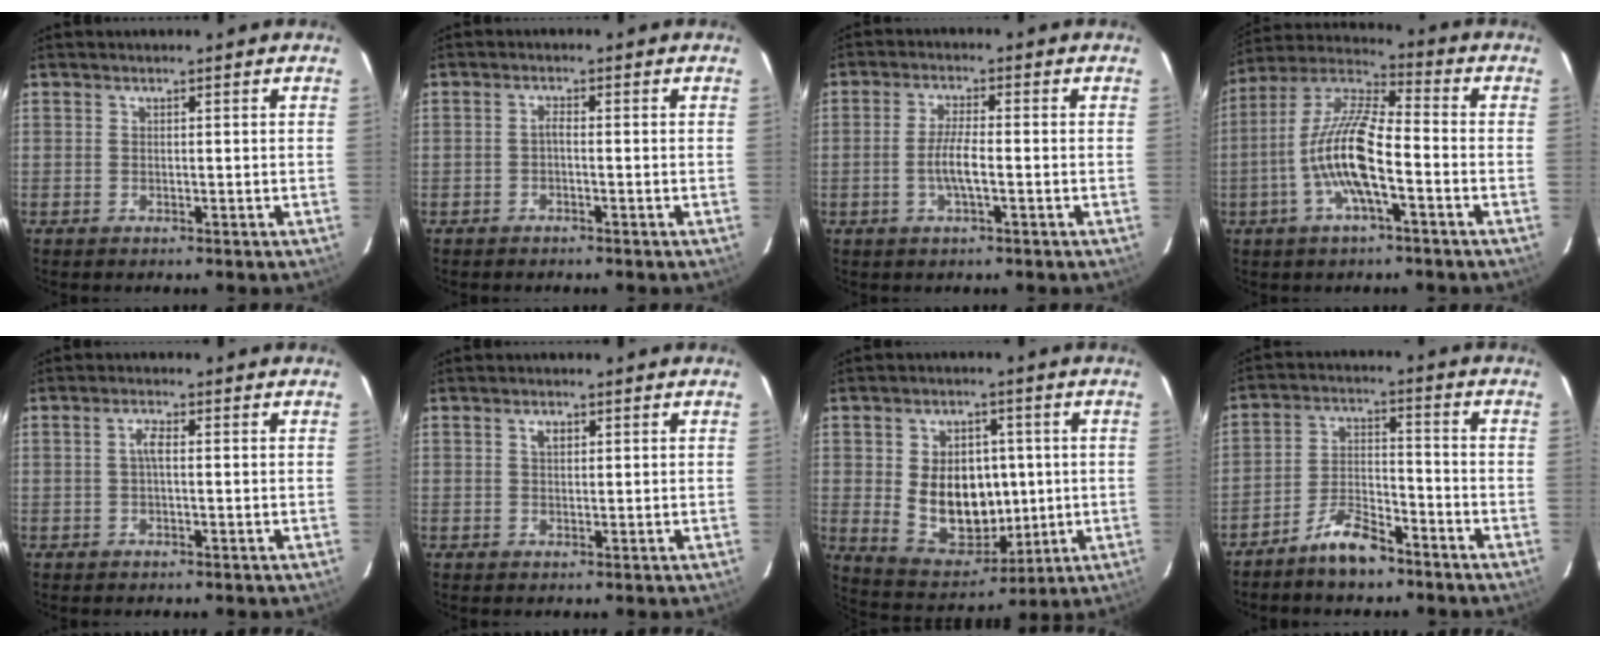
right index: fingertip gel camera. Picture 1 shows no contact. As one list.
[{"total": 1.1, "force": [-0.6, 0.3, 0.9], "torque": [-0.018, 0.006, -0.013]}, {"total": 4.9, "force": [-1.3, 0.8, 4.7], "torque": [-0.093, 0.000, -0.025]}, {"total": 13.3, "force": [-4.1, 3.2, 12.3], "torque": [-0.245, 0.002, -0.084]}, {"total": 2.0, "force": [0.0, 0.6, 1.9], "torque": [-0.040, 0.006, -0.001]}, {"total": 1.8, "force": [0.7, 1.1, 1.2], "torque": [-0.021, 0.005, 0.012]}, {"total": 13.5, "force": [0.2, 9.8, 9.2], "torque": [-0.179, -0.004, 0.030]}, {"total": 8.0, "force": [-6.4, 2.6, 4.1], "torque": [-0.090, 0.012, -0.116]}]